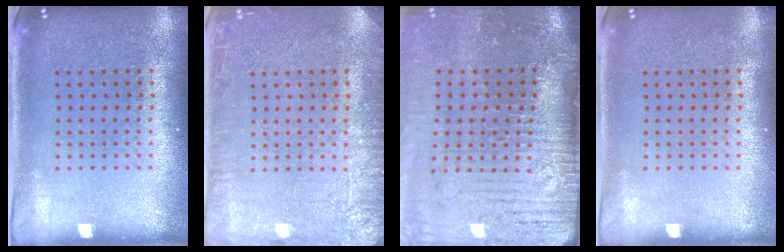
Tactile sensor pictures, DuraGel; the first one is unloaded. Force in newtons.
{"total": 3.8, "press": 3.8, "slide": 0.6}
{"total": 4.9, "press": 4.1, "slide": 2.7}
{"total": 0.0}